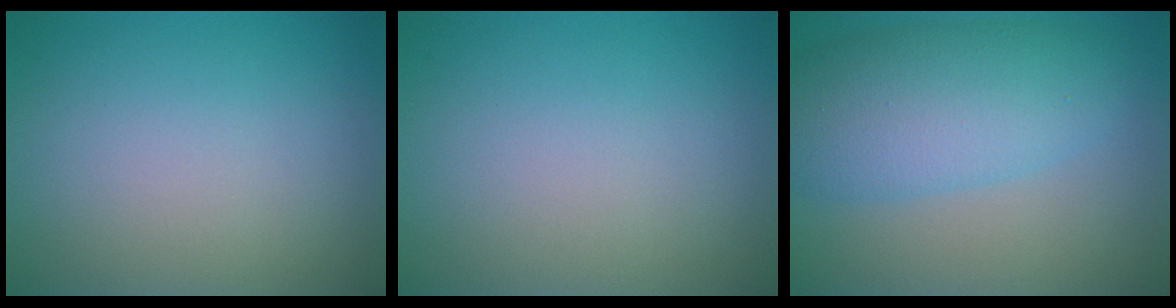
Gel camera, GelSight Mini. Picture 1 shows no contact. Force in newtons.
{"total": 0.0}
{"total": 7.0, "press": 7.0, "slide": 0.3}